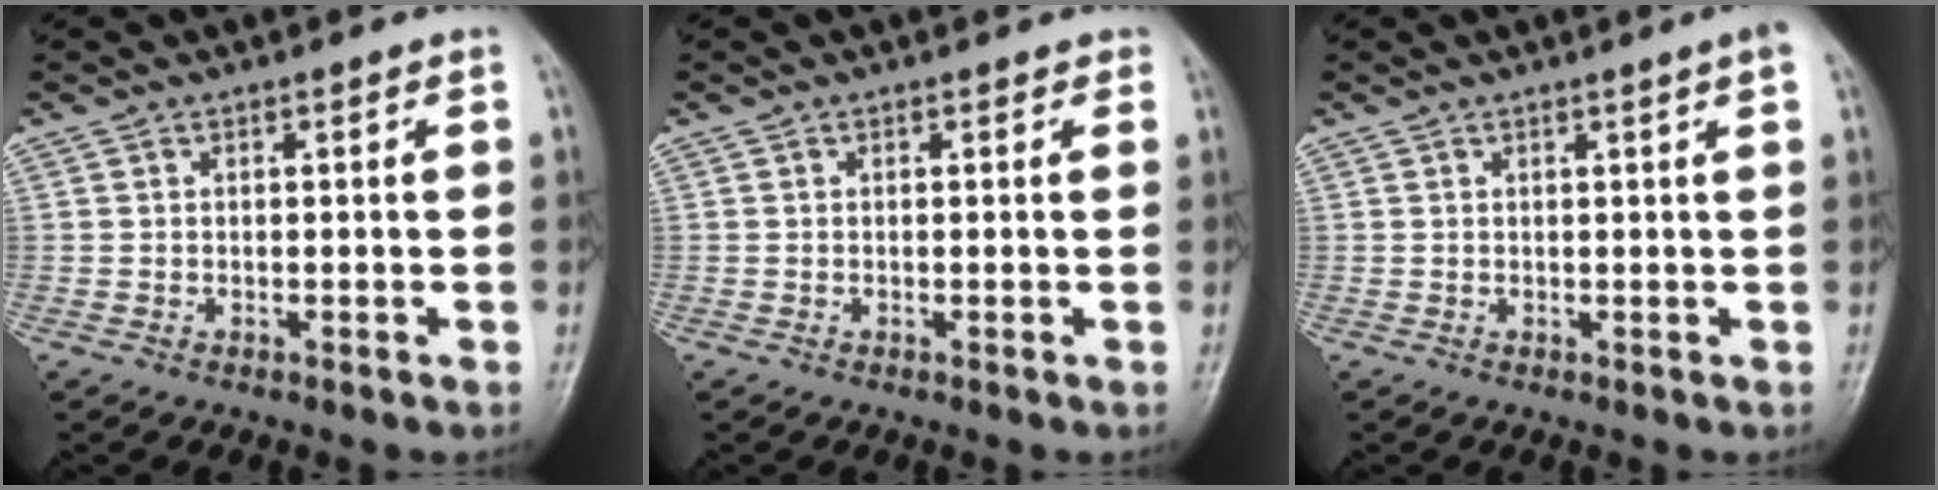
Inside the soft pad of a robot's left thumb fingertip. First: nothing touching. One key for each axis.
{"total": 0.7, "fx": 0.4, "fy": 0.3, "fz": 0.4, "tx": -0.004, "ty": -0.002, "tz": 0.000}
{"total": 2.1, "fx": 1.0, "fy": -0.4, "fz": 1.9, "tx": -0.026, "ty": -0.002, "tz": 0.015}